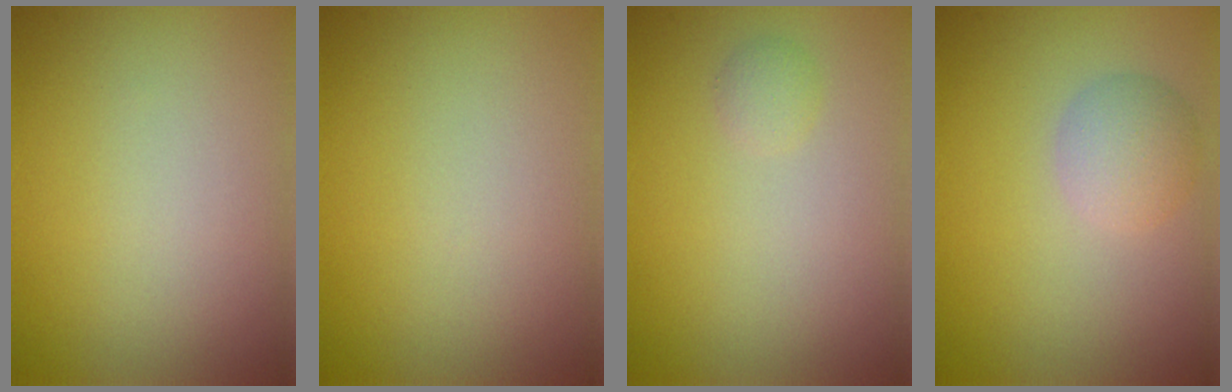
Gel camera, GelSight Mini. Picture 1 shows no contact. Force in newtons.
{"total": 0.0}
{"total": 0.8, "press": 0.8, "slide": 0.1}
{"total": 2.7, "press": 2.7, "slide": 0.1}